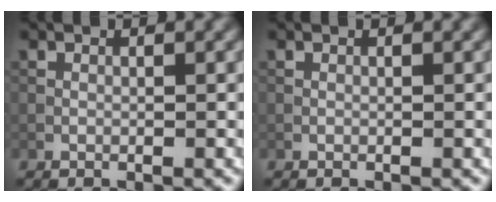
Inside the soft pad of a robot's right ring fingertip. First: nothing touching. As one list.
[{"total": 0.0}]